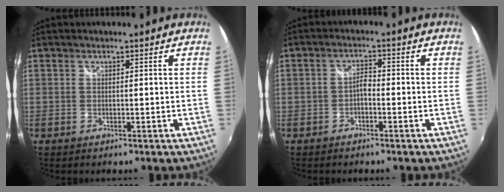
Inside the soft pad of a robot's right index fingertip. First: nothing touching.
{"total": 2.2, "force": [-1.2, 1.0, 1.6], "torque": [-0.030, 0.006, -0.025]}